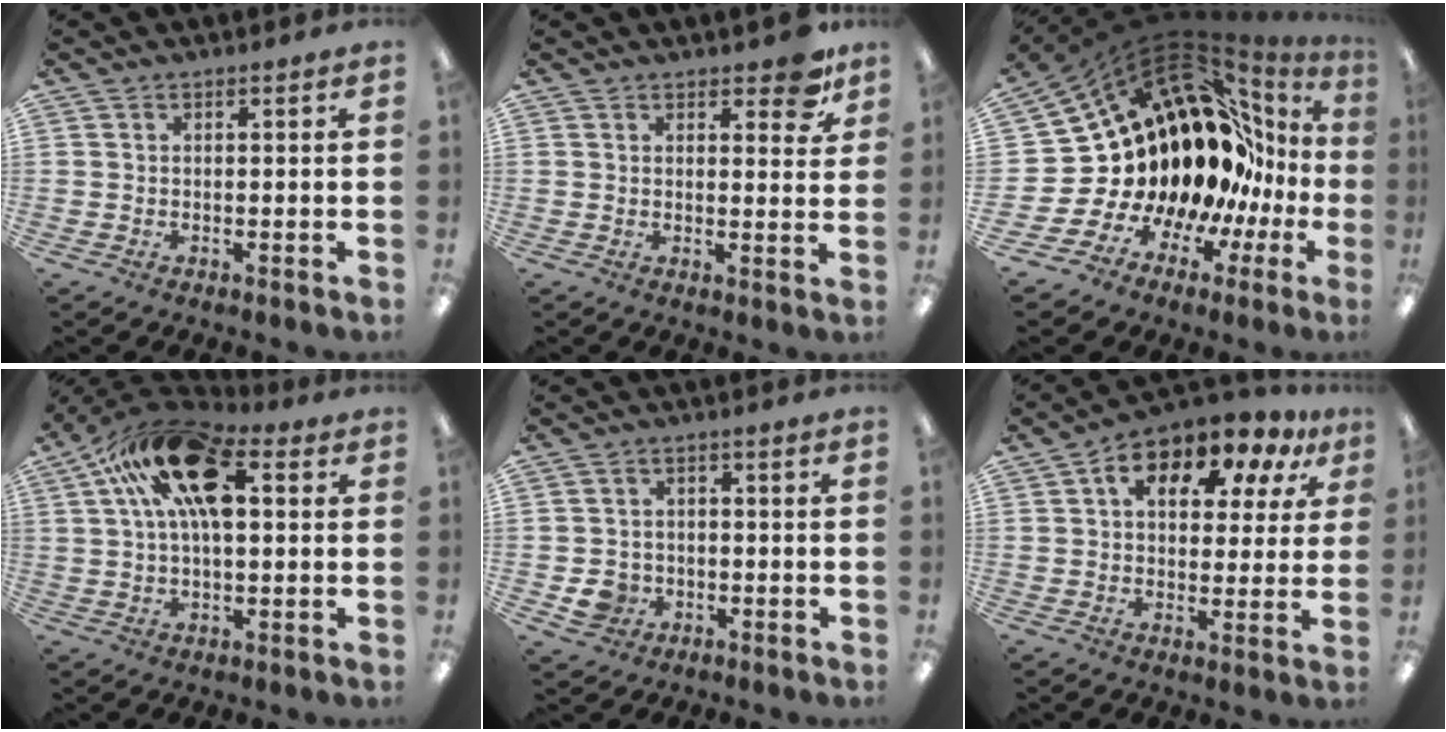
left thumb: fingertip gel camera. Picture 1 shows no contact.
{"total": 6.1, "force": [4.4, 2.7, 3.2], "torque": [-0.026, -0.024, 0.073]}
{"total": 18.5, "force": [5.4, 14.2, 10.6], "torque": [-0.150, -0.122, 0.161]}
{"total": 20.3, "force": [7.4, 10.2, 15.9], "torque": [-0.286, -0.006, 0.124]}
{"total": 5.7, "force": [-1.9, 5.0, 1.9], "torque": [-0.037, 0.009, -0.032]}
{"total": 11.1, "force": [5.6, 6.2, 7.3], "torque": [-0.114, -0.020, 0.096]}